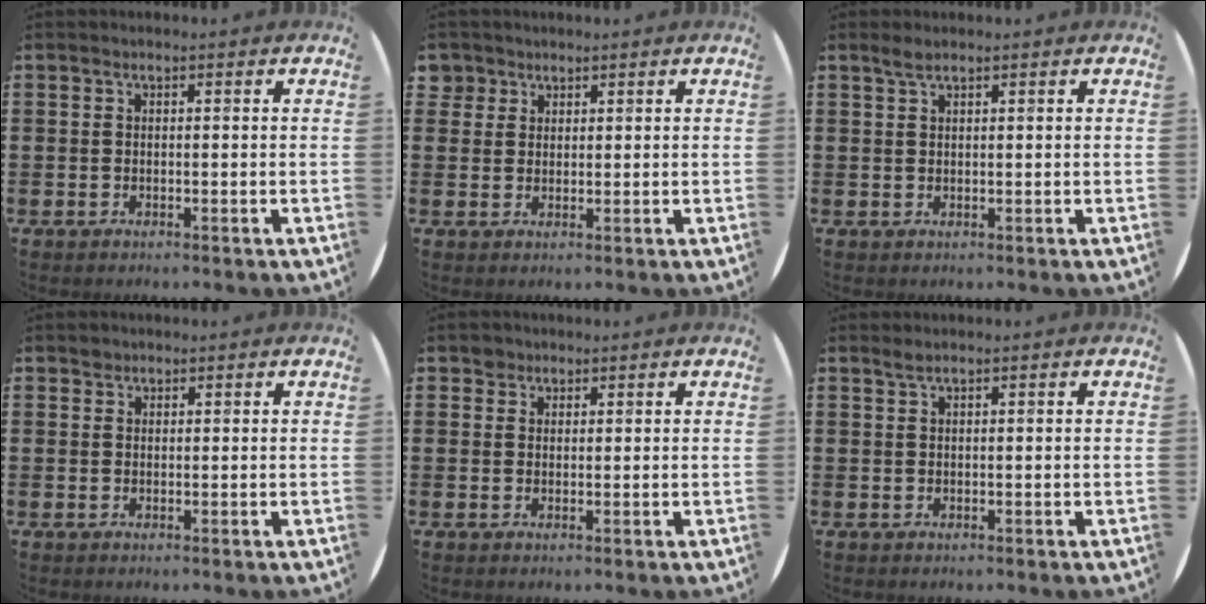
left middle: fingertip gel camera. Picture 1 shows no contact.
{"total": 2.3, "force": [1.7, 1.6, 0.1], "torque": [-0.001, 0.003, 0.031]}
{"total": 1.3, "force": [1.1, 0.1, 0.7], "torque": [-0.015, 0.002, 0.020]}
{"total": 0.9, "force": [0.8, 0.5, 0.0], "torque": [0.007, -0.001, 0.013]}
{"total": 1.6, "force": [1.3, 1.0, 0.0], "torque": [0.006, 0.000, 0.024]}
{"total": 0.8, "force": [0.7, -0.1, 0.4], "torque": [-0.008, 0.000, 0.013]}